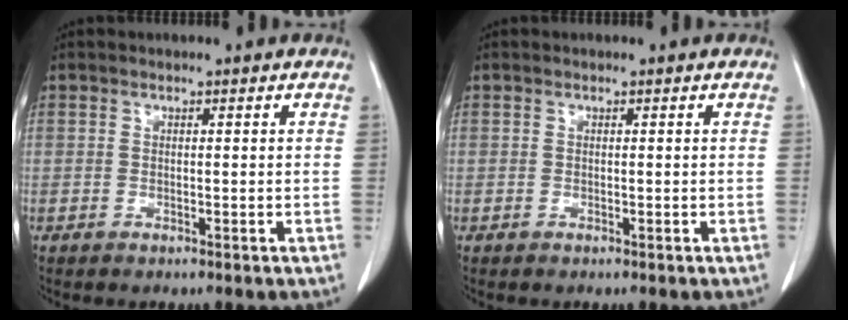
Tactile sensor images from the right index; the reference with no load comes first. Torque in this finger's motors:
{"motor_torque": [0.00, 0.00, 0.00, 0.00]}